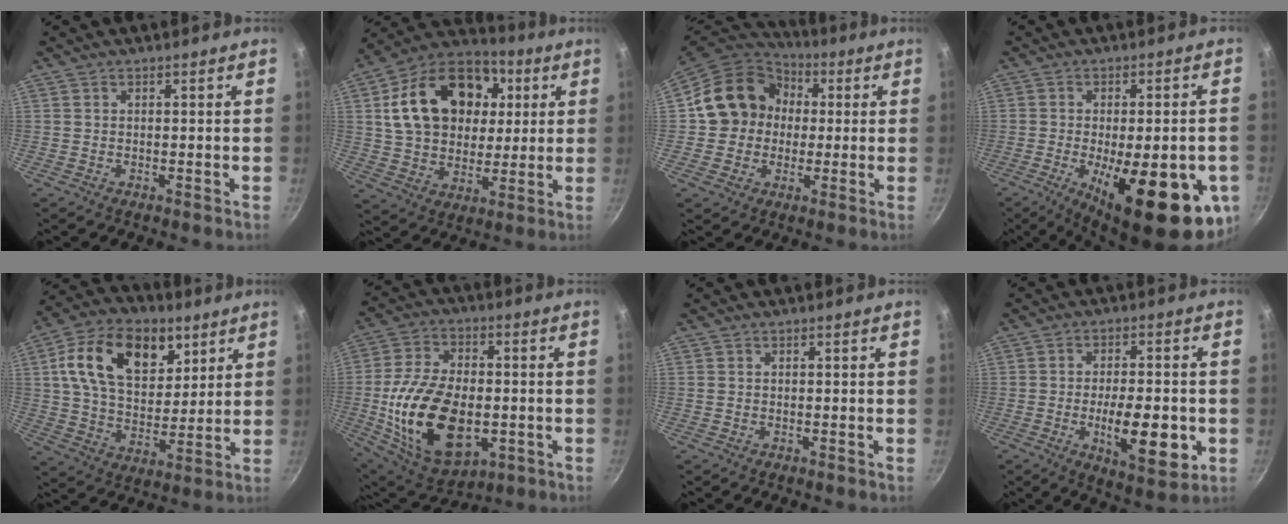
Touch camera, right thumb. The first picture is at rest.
{"total": 22.7, "force": [5.6, 16.5, 14.6], "torque": [-0.226, 0.015, 0.090]}
{"total": 15.6, "force": [1.5, 13.7, 7.3], "torque": [-0.094, 0.035, 0.012]}
{"total": 22.7, "force": [-7.1, 7.8, 20.1], "torque": [-0.252, -0.004, -0.089]}
{"total": 19.8, "force": [8.0, 12.5, 13.1], "torque": [-0.193, -0.019, 0.129]}
{"total": 22.2, "force": [-3.4, 13.4, 17.4], "torque": [-0.313, 0.012, -0.043]}
{"total": 0.0}
{"total": 13.4, "force": [-3.0, 5.2, 11.9], "torque": [-0.161, -0.003, -0.039]}